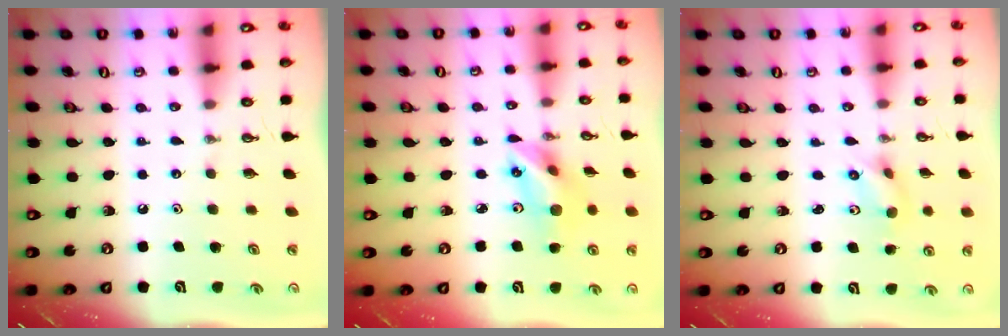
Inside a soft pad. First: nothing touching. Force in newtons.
{"total": 11.5, "press": 11.1, "slide": 2.9}
{"total": 2.9, "press": 1.1, "slide": 2.7}